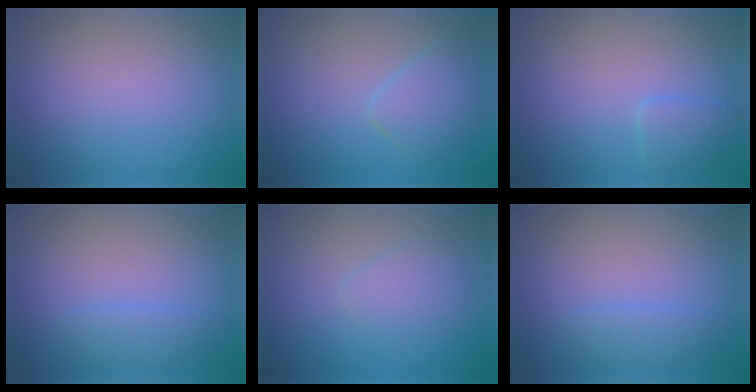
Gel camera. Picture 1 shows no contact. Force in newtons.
{"total": 2.5, "press": 2.5, "slide": 0.1}
{"total": 1.4, "press": 1.4, "slide": 0.0}
{"total": 1.6, "press": 1.6, "slide": 0.2}
{"total": 1.9, "press": 1.9, "slide": 0.1}
{"total": 1.6, "press": 1.6, "slide": 0.2}